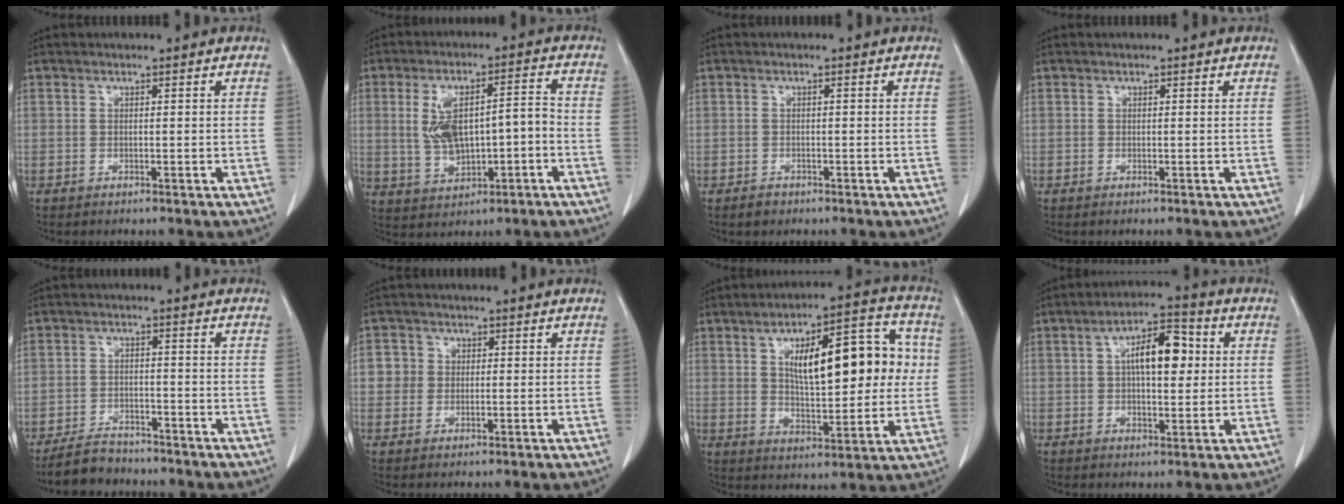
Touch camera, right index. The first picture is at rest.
{"total": 9.9, "force": [-0.7, 4.1, 9.0], "torque": [-0.174, 0.027, 0.001]}
{"total": 1.5, "force": [-0.8, 1.3, 0.0], "torque": [0.004, 0.003, -0.013]}
{"total": 0.0}
{"total": 5.4, "force": [-4.8, 2.2, 0.9], "torque": [-0.019, -0.005, -0.087]}
{"total": 3.5, "force": [0.3, 3.4, 0.6], "torque": [0.002, 0.008, 0.003]}
{"total": 16.8, "force": [3.4, 6.1, 15.2], "torque": [-0.216, 0.034, 0.054]}
{"total": 9.1, "force": [1.7, 3.7, 8.2], "torque": [-0.133, 0.025, 0.023]}